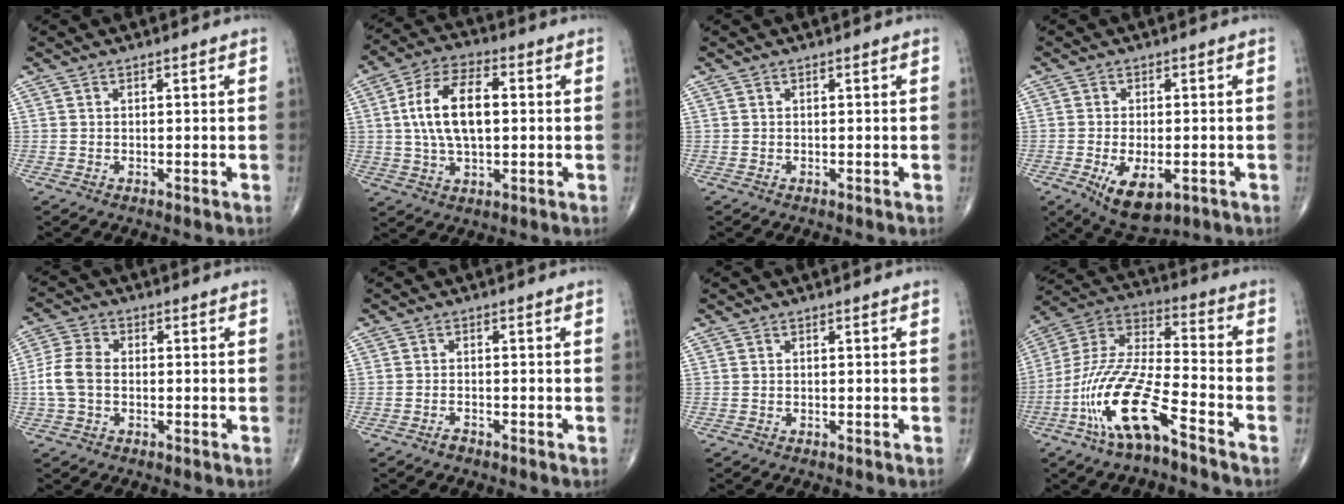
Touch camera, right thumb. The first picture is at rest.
{"total": 13.2, "force": [1.2, 6.8, 11.2], "torque": [-0.210, 0.017, 0.020]}
{"total": 0.0}
{"total": 9.0, "force": [-3.0, 4.4, 7.2], "torque": [-0.116, -0.007, -0.037]}
{"total": 6.8, "force": [-0.8, 4.6, 4.9], "torque": [-0.110, 0.017, -0.022]}
{"total": 1.3, "force": [-1.1, 0.4, 0.6], "torque": [-0.013, 0.003, -0.022]}
{"total": 0.0}
{"total": 17.5, "force": [-9.4, 4.8, 14.0], "torque": [-0.296, 0.056, -0.181]}